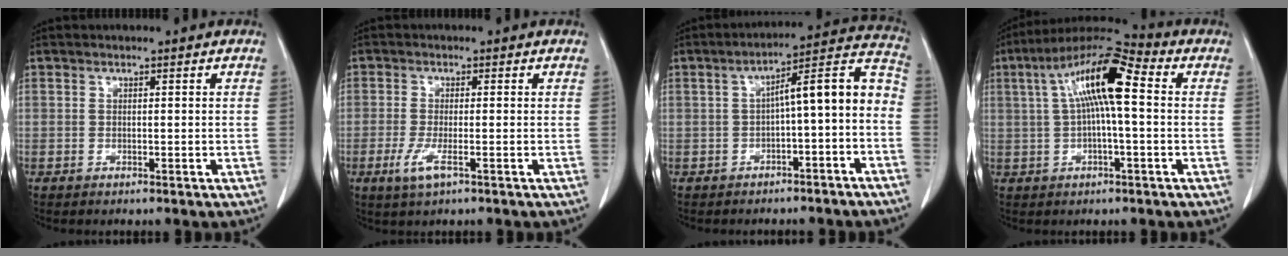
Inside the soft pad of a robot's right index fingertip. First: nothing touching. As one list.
[{"total": 3.8, "force": [-1.7, 0.5, 3.4], "torque": [-0.073, -0.010, -0.032]}, {"total": 10.8, "force": [-1.9, 2.1, 10.5], "torque": [-0.138, 0.048, -0.026]}, {"total": 12.2, "force": [1.9, 1.9, 11.9], "torque": [-0.220, 0.038, 0.025]}]